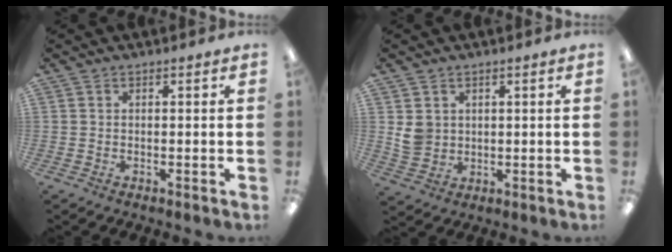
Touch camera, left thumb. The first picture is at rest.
{"total": 5.4, "force": [1.6, 5.0, 1.5], "torque": [-0.023, 0.005, 0.034]}